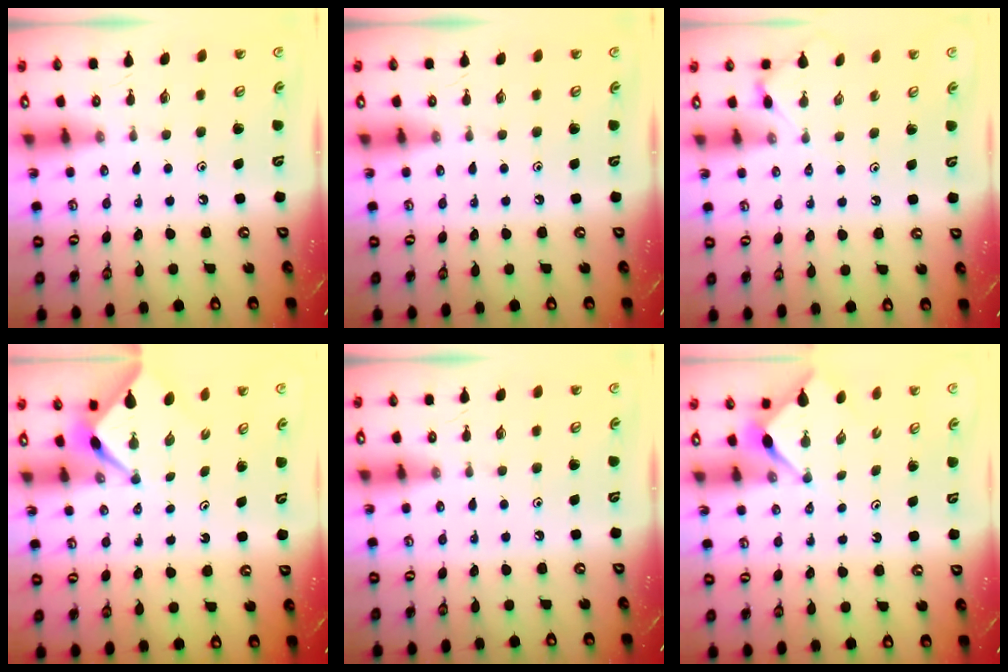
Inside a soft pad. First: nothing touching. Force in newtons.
{"total": 0.0}
{"total": 3.3, "press": 3.2, "slide": 0.6}
{"total": 2.4, "press": 2.4, "slide": 0.3}
{"total": 0.0}
{"total": 2.9, "press": 2.9, "slide": 0.3}